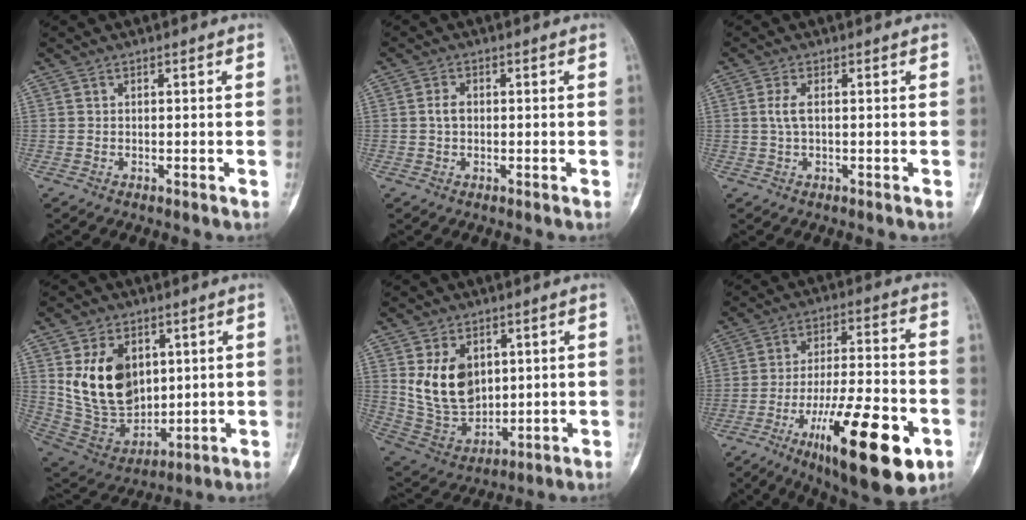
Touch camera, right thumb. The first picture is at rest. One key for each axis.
{"total": 2.3, "fx": 0.1, "fy": 1.7, "fz": 1.6, "tx": -0.023, "ty": 0.005, "tz": -0.003}
{"total": 2.7, "fx": 0.3, "fy": 1.2, "fz": 2.4, "tx": -0.054, "ty": 0.001, "tz": 0.002}
{"total": 17.1, "fx": 4.3, "fy": 12.1, "fz": 11.4, "tx": -0.160, "ty": -0.025, "tz": 0.104}
{"total": 13.1, "fx": 3.4, "fy": 9.4, "fz": 8.6, "tx": -0.116, "ty": -0.021, "tz": 0.086}
{"total": 22.9, "fx": -9.7, "fy": 7.2, "fz": 19.5, "tx": -0.282, "ty": 0.037, "tz": -0.146}